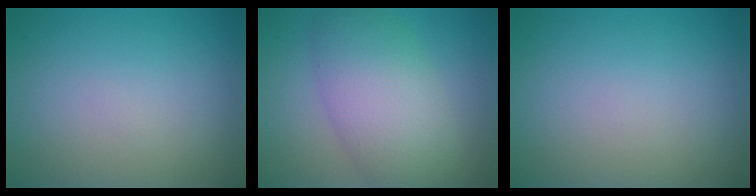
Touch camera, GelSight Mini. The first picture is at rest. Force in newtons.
{"total": 8.9, "press": 8.9, "slide": 0.1}
{"total": 0.0}